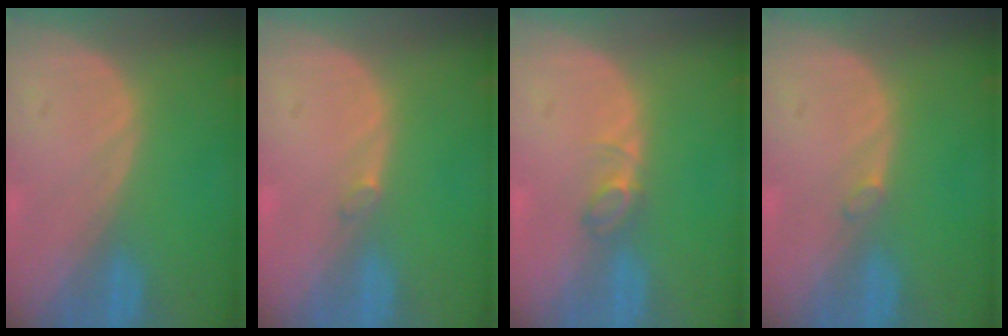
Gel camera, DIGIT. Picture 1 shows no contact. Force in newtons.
{"total": 0.8, "press": 0.8, "slide": 0.2}
{"total": 2.4, "press": 2.4, "slide": 0.4}
{"total": 0.9, "press": 0.8, "slide": 0.2}